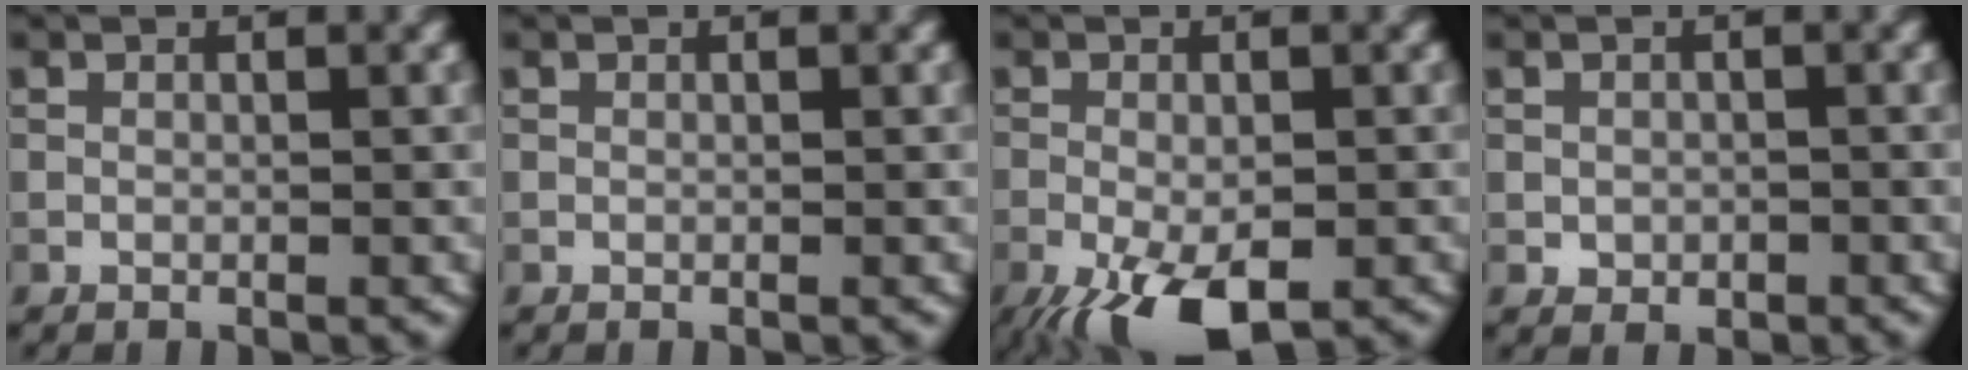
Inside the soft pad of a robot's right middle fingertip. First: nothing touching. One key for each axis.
{"total": 0.0}
{"total": 7.1, "fx": -3.8, "fy": 2.8, "fz": 5.3, "tx": -0.097, "ty": -0.015, "tz": -0.059}
{"total": 1.1, "fx": -0.2, "fy": 1.0, "fz": 0.4, "tx": -0.006, "ty": -0.004, "tz": -0.004}